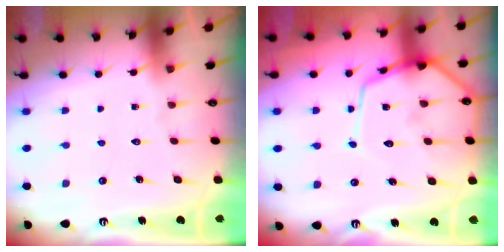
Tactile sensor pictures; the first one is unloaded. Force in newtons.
{"total": 13.6, "press": 13.6, "slide": 1.2}